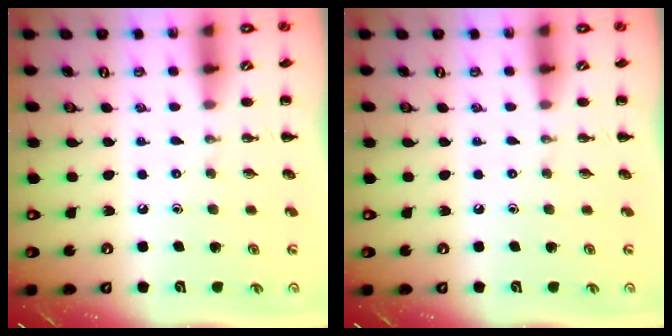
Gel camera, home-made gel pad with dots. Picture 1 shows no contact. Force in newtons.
{"total": 0.0}